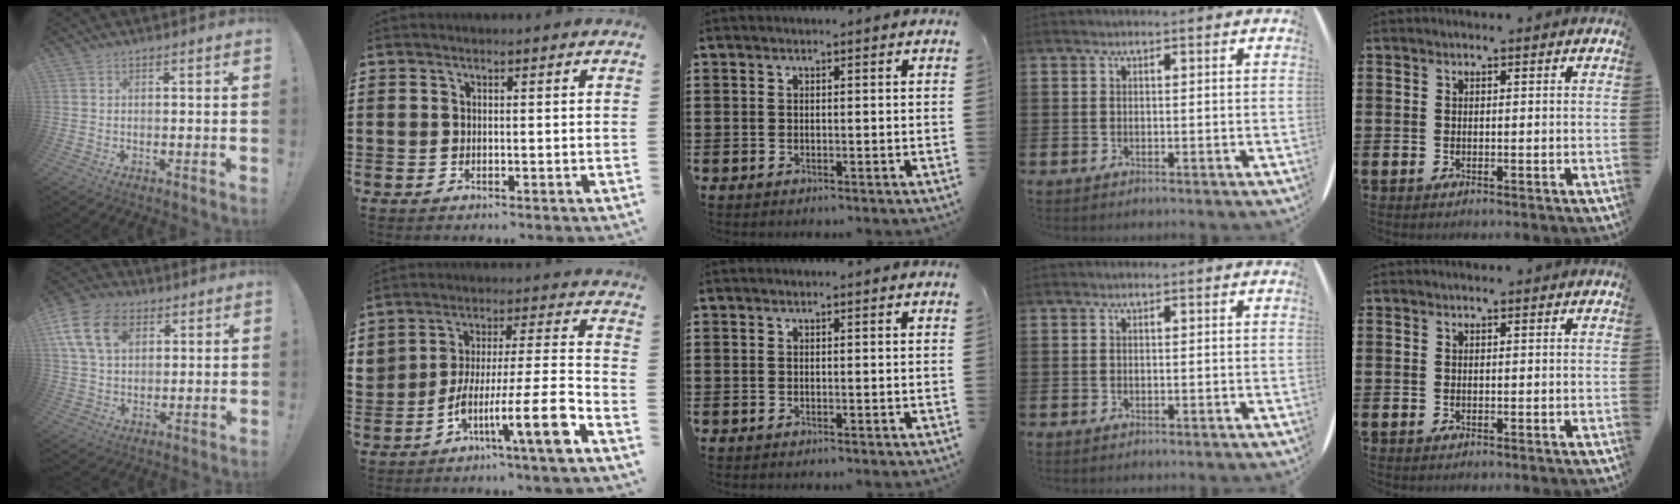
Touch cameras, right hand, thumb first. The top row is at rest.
{"thumb": {"total": 14.9, "force": [6.2, 10.4, 8.8], "torque": [-0.149, -0.011, 0.121]}, "index": {"total": 11.5, "force": [-5.7, 1.0, 10.0], "torque": [-0.177, 0.004, -0.105]}}